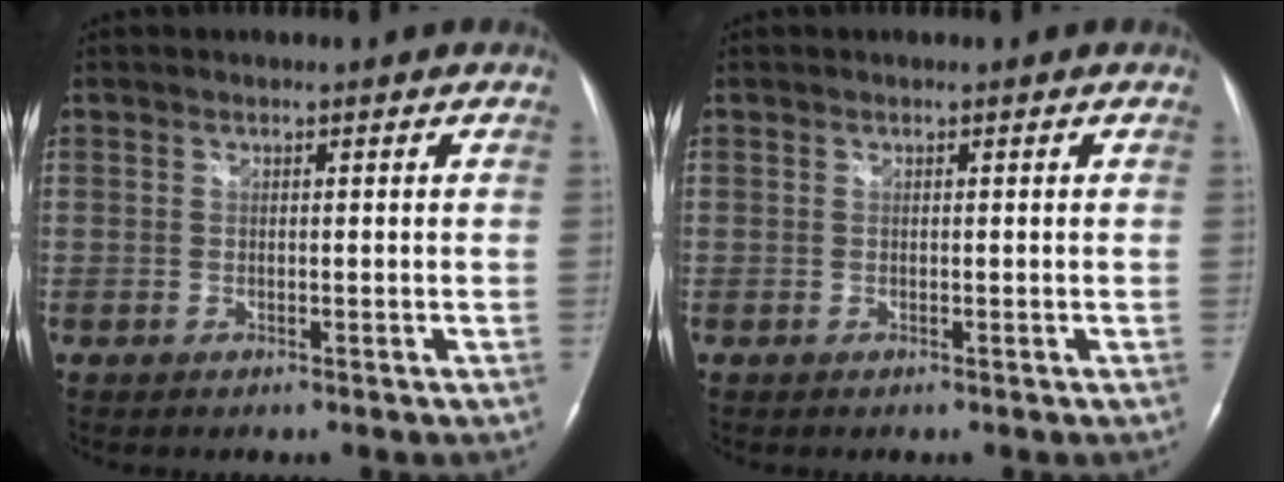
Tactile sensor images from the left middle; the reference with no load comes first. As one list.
[{"total": 0.0}]